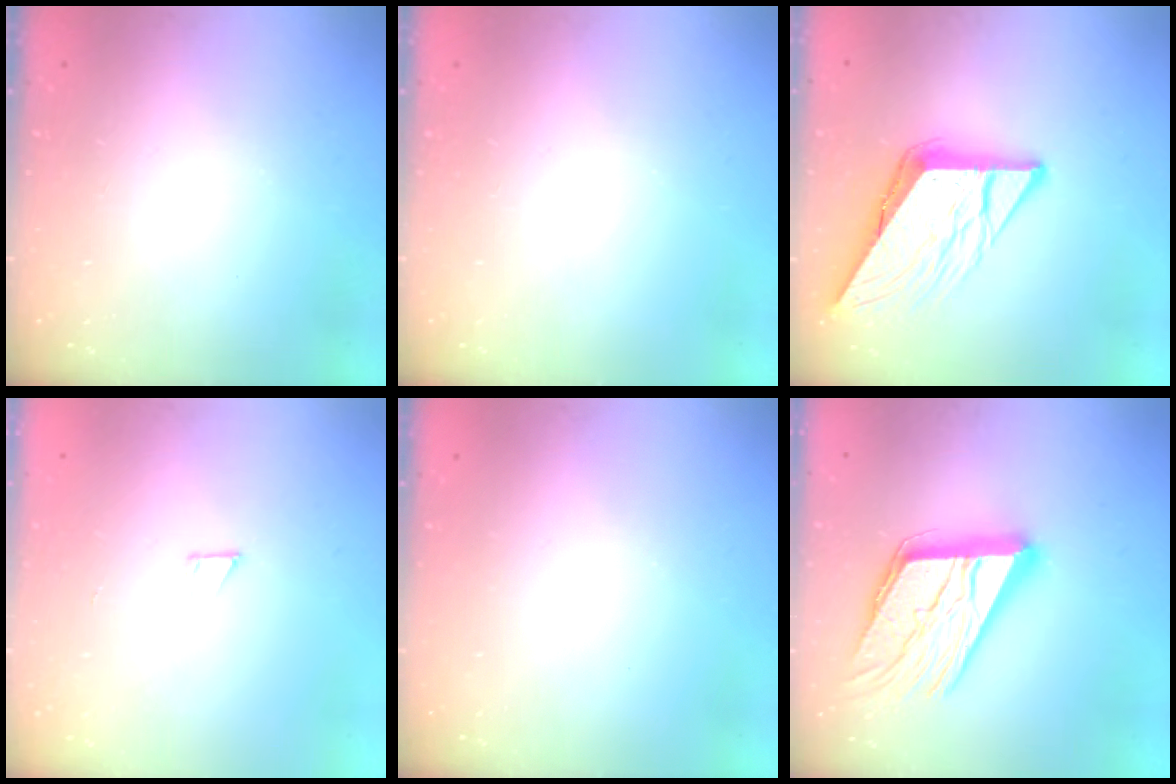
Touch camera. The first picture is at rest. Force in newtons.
{"total": 0.0}
{"total": 10.9, "press": 10.8, "slide": 1.1}
{"total": 2.1, "press": 2.1, "slide": 0.1}
{"total": 0.0}
{"total": 19.6, "press": 19.5, "slide": 1.9}